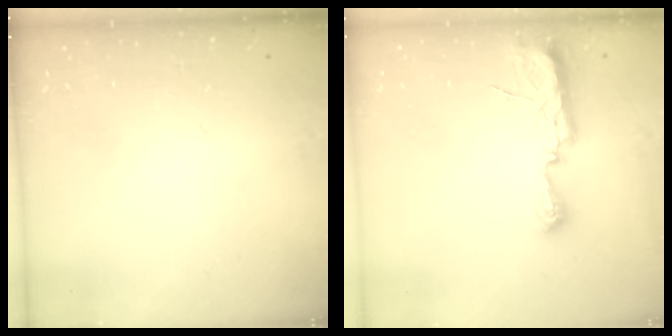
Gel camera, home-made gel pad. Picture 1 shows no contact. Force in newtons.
{"total": 10.3, "press": 8.9, "slide": 5.2}